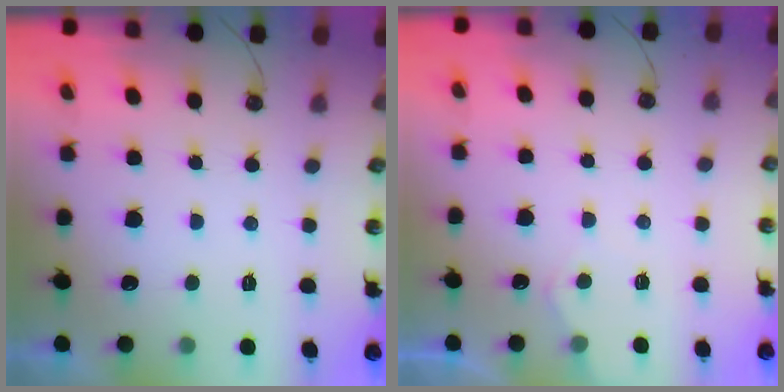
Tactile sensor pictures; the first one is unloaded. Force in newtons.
{"total": 4.3, "press": 4.3, "slide": 0.5}